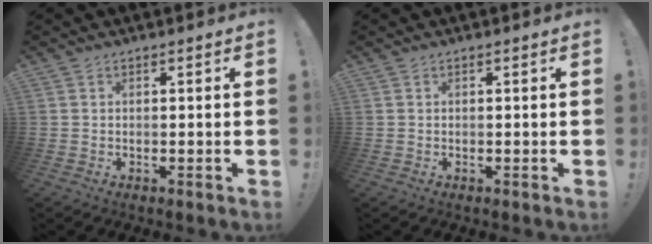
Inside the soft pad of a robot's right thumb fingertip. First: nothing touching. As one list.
[{"total": 0.0}]